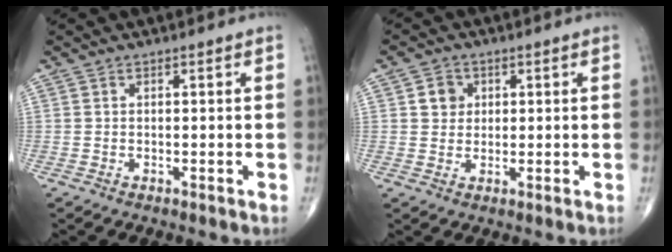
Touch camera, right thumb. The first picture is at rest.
{"total": 3.7, "force": [1.0, 3.3, 1.3], "torque": [-0.003, -0.001, 0.013]}